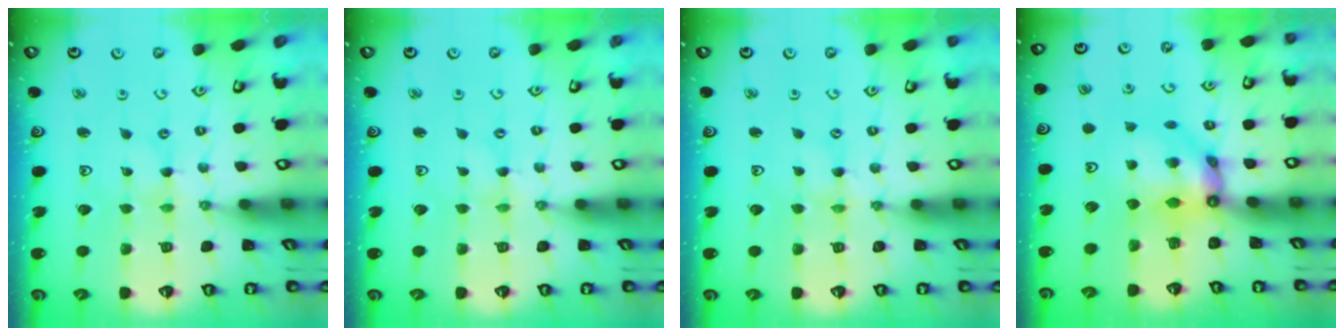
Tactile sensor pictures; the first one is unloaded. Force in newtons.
{"total": 0.0}
{"total": 0.0}
{"total": 9.7, "press": 9.6, "slide": 1.0}